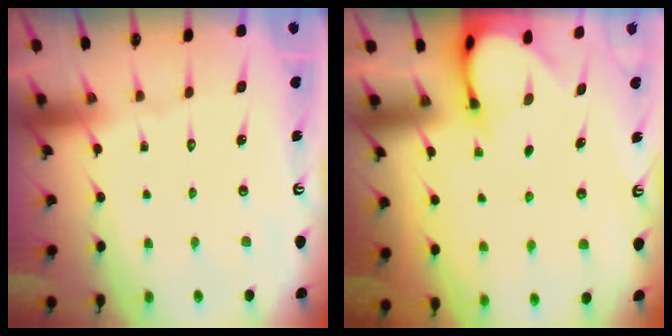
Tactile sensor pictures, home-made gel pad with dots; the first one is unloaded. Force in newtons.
{"total": 3.0, "press": 3.0, "slide": 0.2}